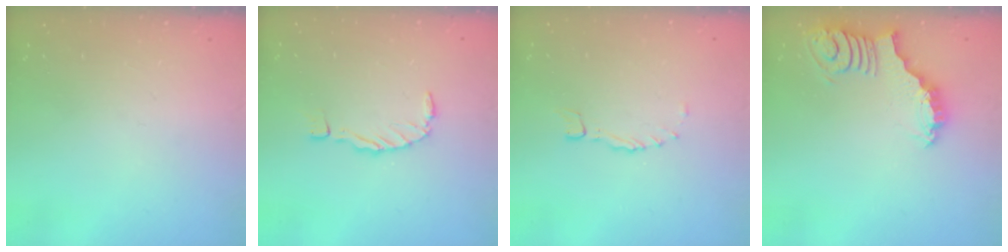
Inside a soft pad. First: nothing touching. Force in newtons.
{"total": 0.0}
{"total": 0.0}
{"total": 3.0, "press": 2.9, "slide": 0.5}